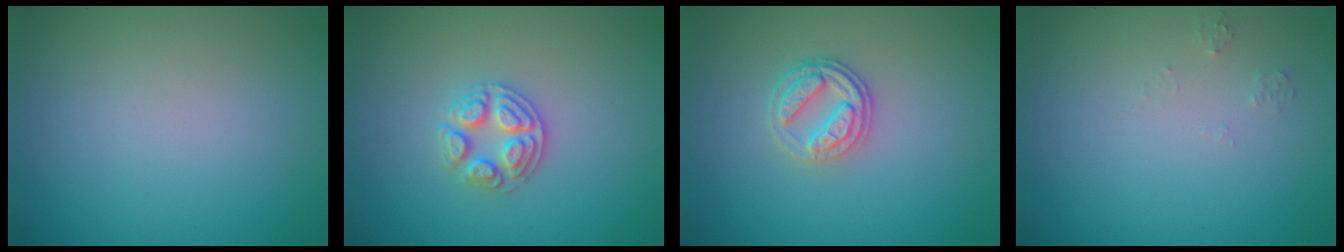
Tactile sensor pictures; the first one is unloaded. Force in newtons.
{"total": 2.7, "press": 2.6, "slide": 0.7}
{"total": 2.6, "press": 2.5, "slide": 0.8}
{"total": 0.7, "press": 0.7, "slide": 0.1}